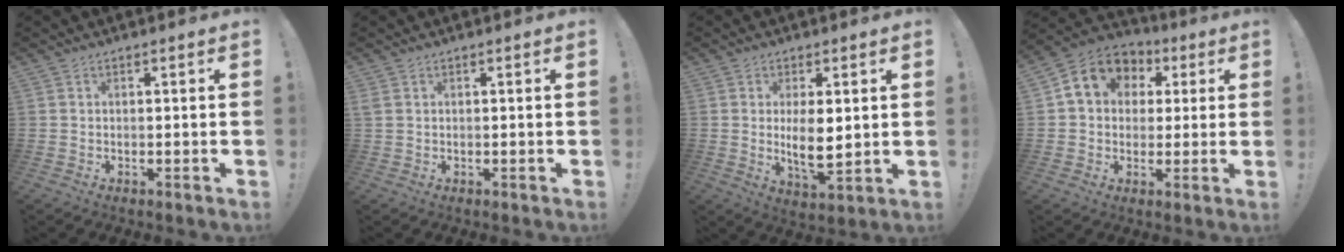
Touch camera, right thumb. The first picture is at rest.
{"total": 1.3, "force": [0.5, 0.9, 0.8], "torque": [-0.020, 0.004, 0.011]}
{"total": 8.5, "force": [0.9, 3.7, 7.6], "torque": [-0.117, -0.021, 0.013]}
{"total": 12.1, "force": [3.6, 9.9, 5.8], "torque": [-0.078, -0.007, 0.071]}